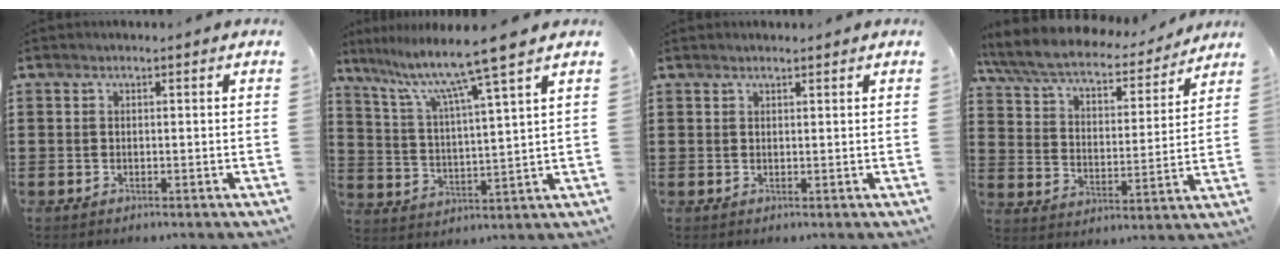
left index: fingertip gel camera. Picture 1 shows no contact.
{"total": 9.8, "force": [7.7, -1.1, 5.9], "torque": [-0.142, -0.043, 0.122]}
{"total": 0.8, "force": [0.8, 0.0, 0.3], "torque": [-0.006, 0.000, 0.015]}
{"total": 6.9, "force": [6.1, 1.1, 3.0], "torque": [-0.085, -0.041, 0.103]}